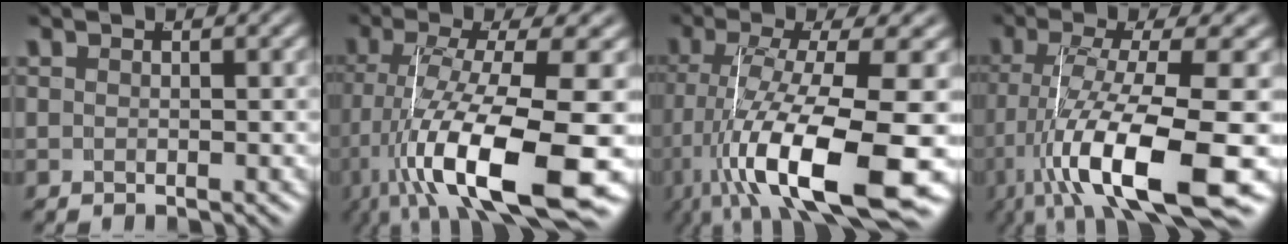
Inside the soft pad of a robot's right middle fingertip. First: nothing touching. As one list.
[{"total": 10.2, "force": [-2.3, 3.1, 9.5], "torque": [-0.171, -0.026, -0.019]}, {"total": 10.3, "force": [-2.3, 3.1, 9.5], "torque": [-0.172, -0.025, -0.019]}, {"total": 9.4, "force": [-2.8, 2.6, 8.7], "torque": [-0.151, -0.021, -0.029]}]